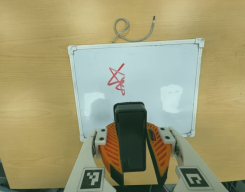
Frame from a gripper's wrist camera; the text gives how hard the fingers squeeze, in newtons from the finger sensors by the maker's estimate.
{"total": 11.3, "left": 10.2, "right": 12.3}